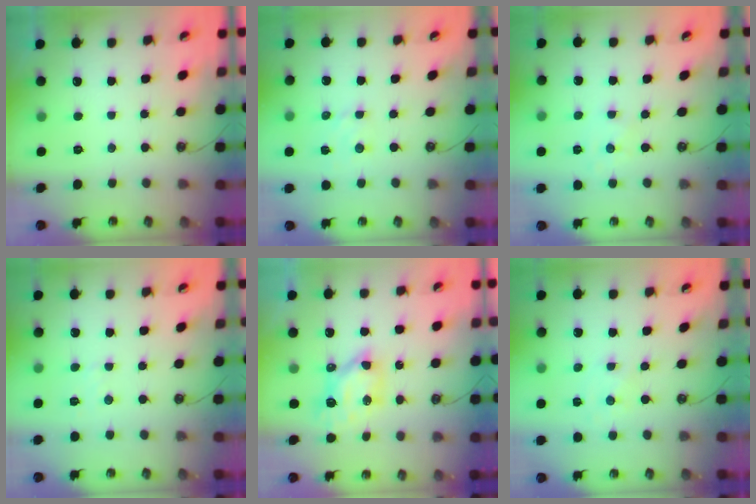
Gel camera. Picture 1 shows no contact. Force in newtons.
{"total": 2.4, "press": 2.4, "slide": 0.4}
{"total": 1.1, "press": 1.1, "slide": 0.2}
{"total": 3.7, "press": 3.6, "slide": 0.6}
{"total": 6.4, "press": 6.4, "slide": 0.5}
{"total": 0.0}